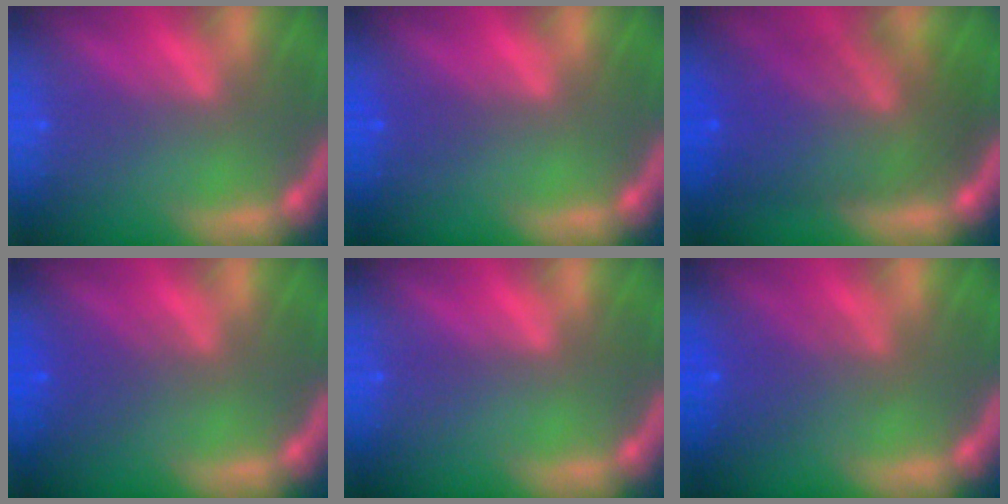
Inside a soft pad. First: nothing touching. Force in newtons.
{"total": 0.9}
{"total": 10.1}
{"total": 2.5}
{"total": 0.0}
{"total": 3.6}